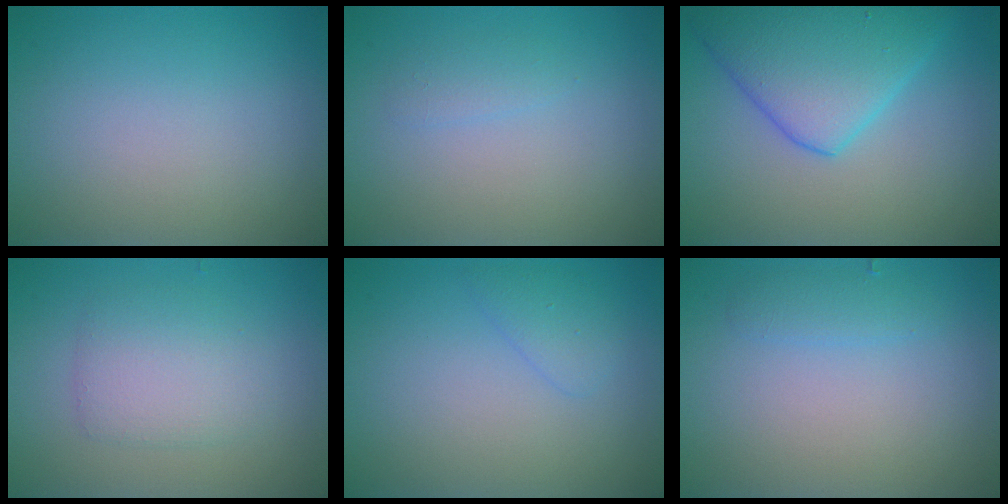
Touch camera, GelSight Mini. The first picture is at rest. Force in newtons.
{"total": 1.0, "press": 1.0, "slide": 0.0}
{"total": 7.1, "press": 7.1, "slide": 0.3}
{"total": 3.3, "press": 3.3, "slide": 0.1}
{"total": 1.4, "press": 1.4, "slide": 0.2}
{"total": 1.3, "press": 1.3, "slide": 0.1}